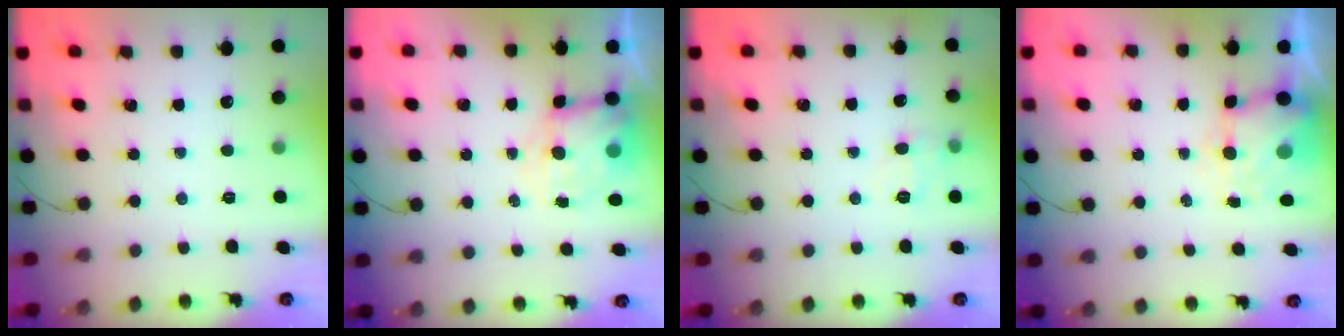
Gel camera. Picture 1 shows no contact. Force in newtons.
{"total": 7.2, "press": 7.2, "slide": 0.7}
{"total": 7.8, "press": 7.6, "slide": 1.7}
{"total": 6.3, "press": 6.2, "slide": 1.0}